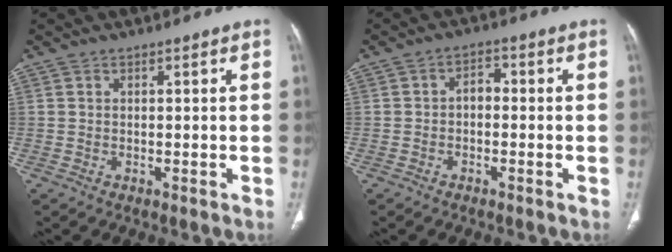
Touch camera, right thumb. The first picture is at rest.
{"total": 2.9, "force": [-0.6, 1.9, 2.1], "torque": [-0.021, 0.016, -0.018]}